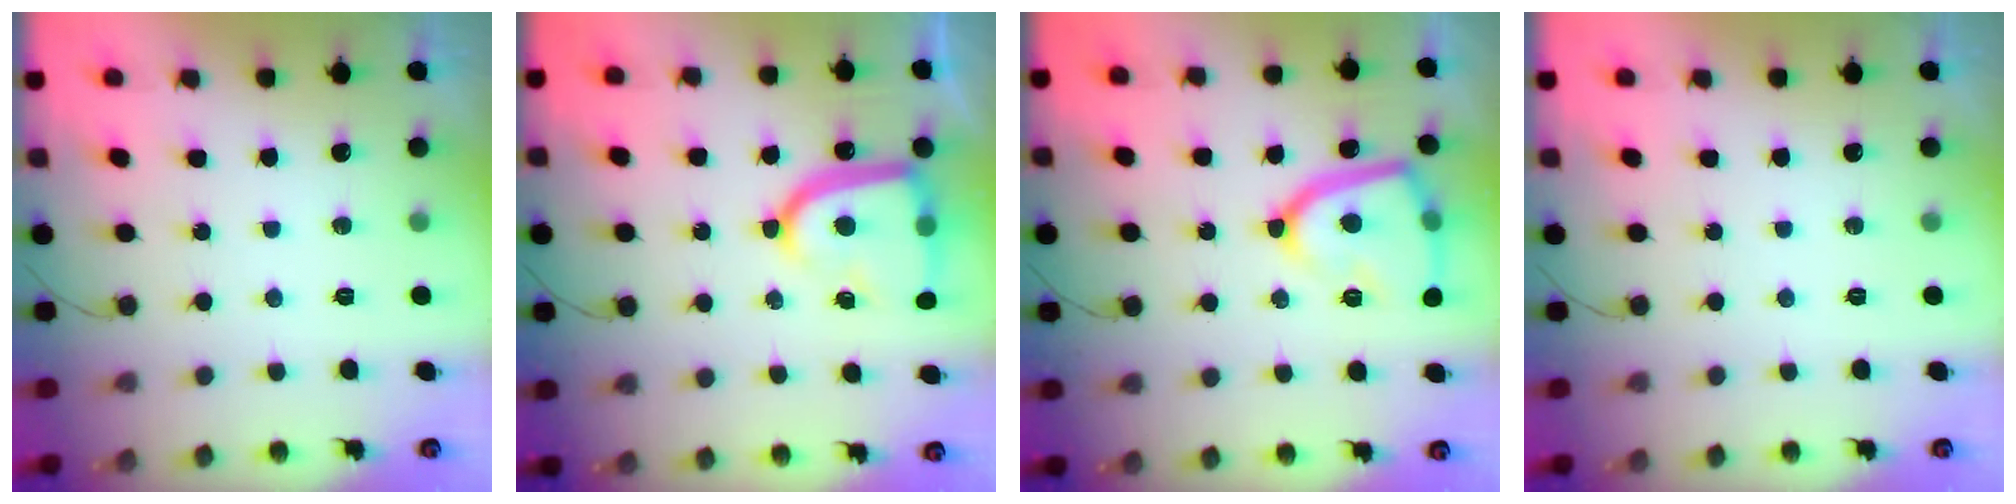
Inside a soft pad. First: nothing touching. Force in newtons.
{"total": 16.9, "press": 16.8, "slide": 1.5}
{"total": 17.0, "press": 16.9, "slide": 1.5}
{"total": 0.0}